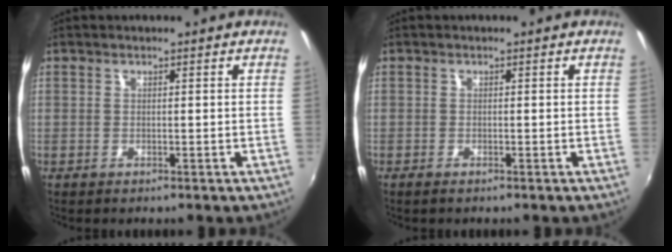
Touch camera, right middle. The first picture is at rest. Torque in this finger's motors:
{"motor_torque": [-0.13, 0.01, 0.01, 0.00]}